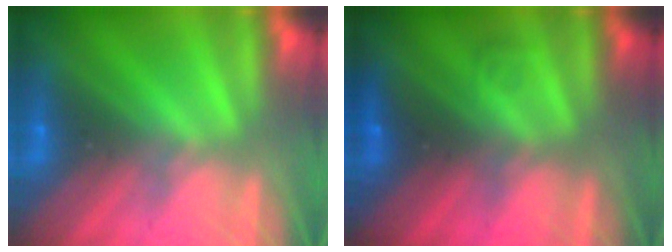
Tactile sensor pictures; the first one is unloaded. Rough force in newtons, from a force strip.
{"total": 1.7}